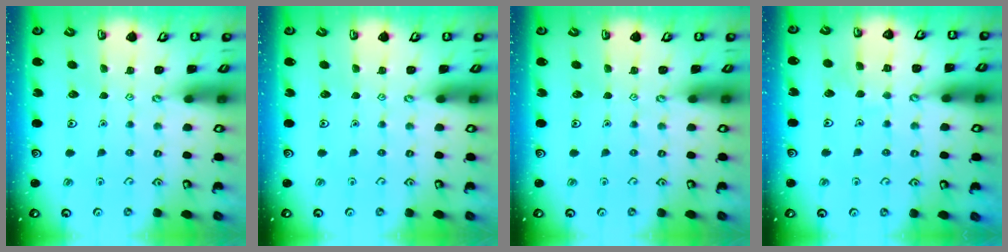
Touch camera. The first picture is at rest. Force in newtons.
{"total": 0.0}
{"total": 0.0}
{"total": 6.3, "press": 6.3, "slide": 0.5}